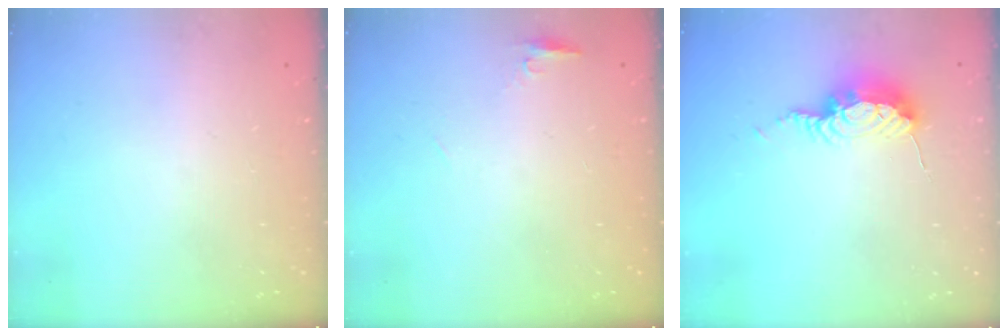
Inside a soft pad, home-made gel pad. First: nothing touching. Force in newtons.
{"total": 4.3, "press": 4.2, "slide": 1.2}
{"total": 8.7, "press": 8.6, "slide": 0.9}